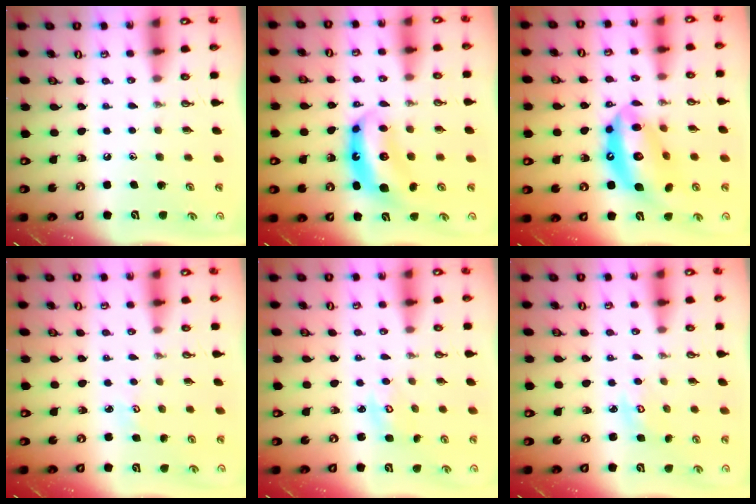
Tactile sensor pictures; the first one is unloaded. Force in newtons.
{"total": 7.9, "press": 7.9, "slide": 0.7}
{"total": 17.6, "press": 17.5, "slide": 1.6}
{"total": 2.8, "press": 2.8, "slide": 0.3}
{"total": 4.1, "press": 4.1, "slide": 0.5}
{"total": 2.9, "press": 2.9, "slide": 0.1}